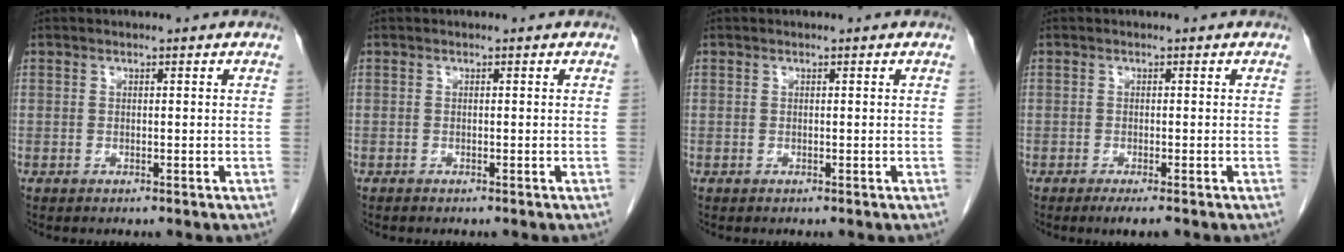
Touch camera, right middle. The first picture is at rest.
{"total": 0.0}
{"total": 0.0}
{"total": 2.2, "force": [-1.6, 0.0, 1.5], "torque": [-0.021, -0.007, -0.025]}